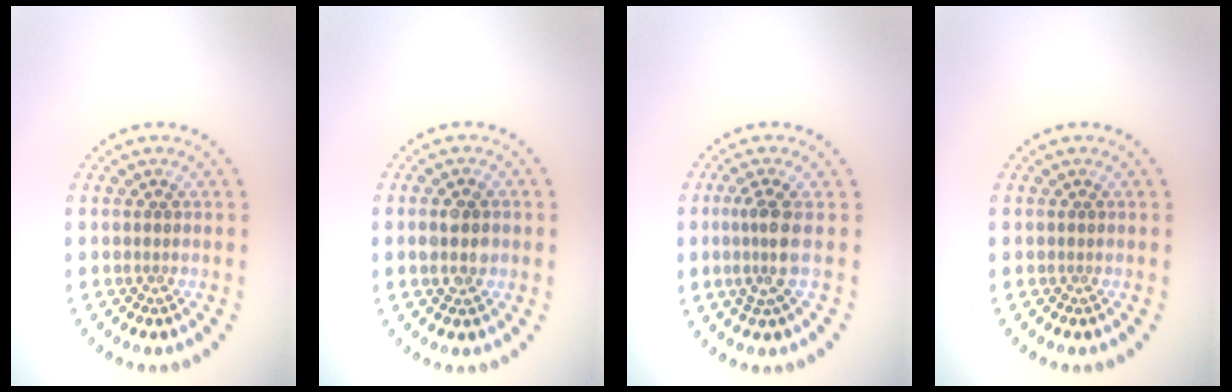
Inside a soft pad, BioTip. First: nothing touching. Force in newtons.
{"total": 2.9, "press": 2.9, "slide": 0.2}
{"total": 2.6, "press": 2.0, "slide": 1.7}
{"total": 0.0}